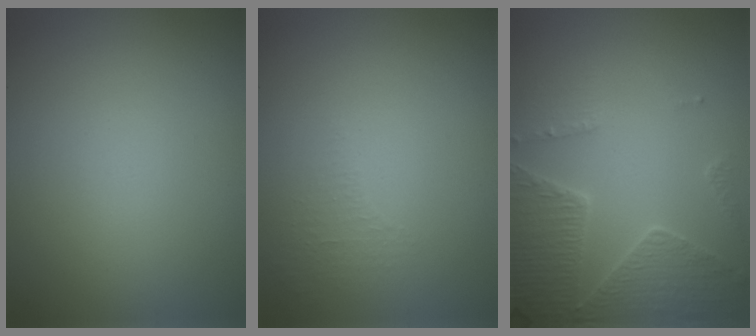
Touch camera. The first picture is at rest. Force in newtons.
{"total": 0.8, "press": 0.4, "slide": 0.7}
{"total": 4.5, "press": 4.3, "slide": 1.4}